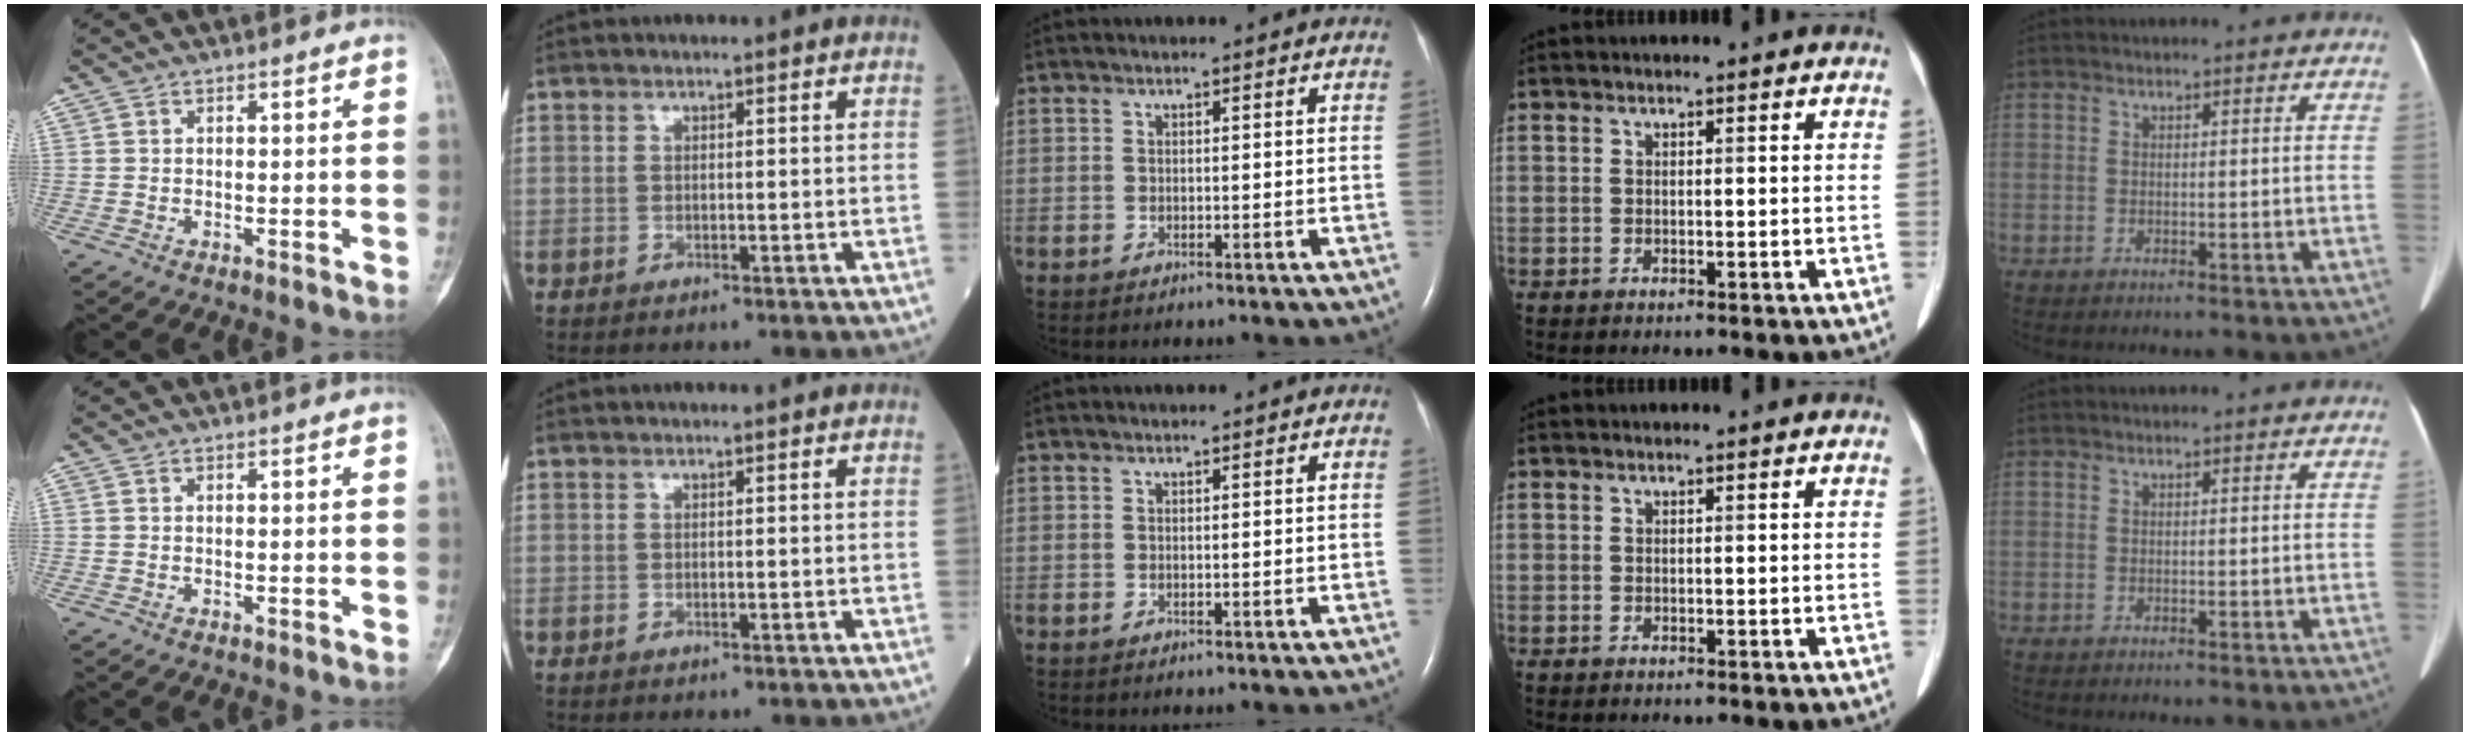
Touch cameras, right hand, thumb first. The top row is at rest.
{}